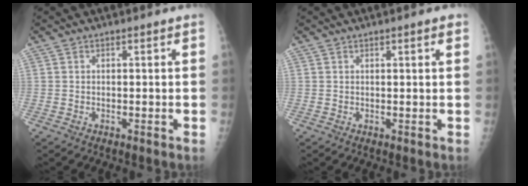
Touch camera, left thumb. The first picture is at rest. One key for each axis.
{"total": 1.5, "fx": 0.8, "fy": 0.2, "fz": 1.3, "tx": -0.017, "ty": -0.001, "tz": 0.010}